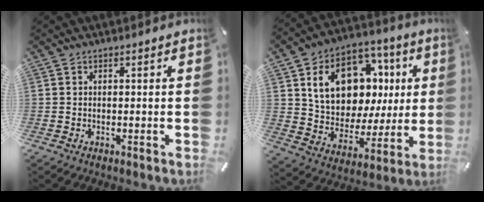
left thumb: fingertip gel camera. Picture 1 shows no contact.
{"total": 17.9, "force": [6.3, 13.1, 10.5], "torque": [-0.172, -0.022, 0.121]}